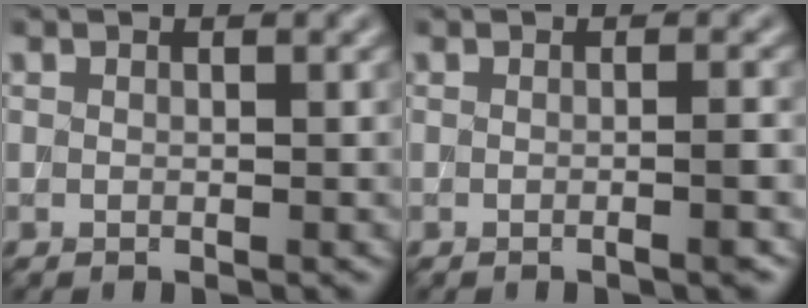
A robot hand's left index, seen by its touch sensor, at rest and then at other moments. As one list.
[{"total": 2.4, "force": [-0.4, 0.9, 2.2], "torque": [-0.004, 0.007, -0.010]}]